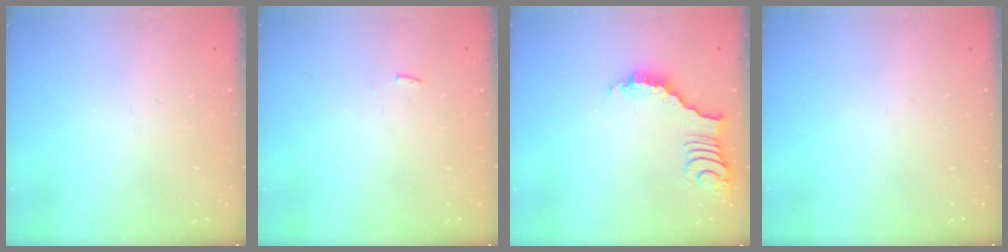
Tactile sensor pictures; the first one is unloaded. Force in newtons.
{"total": 1.9, "press": 1.9, "slide": 0.1}
{"total": 2.0, "press": 2.0, "slide": 0.2}
{"total": 0.0}